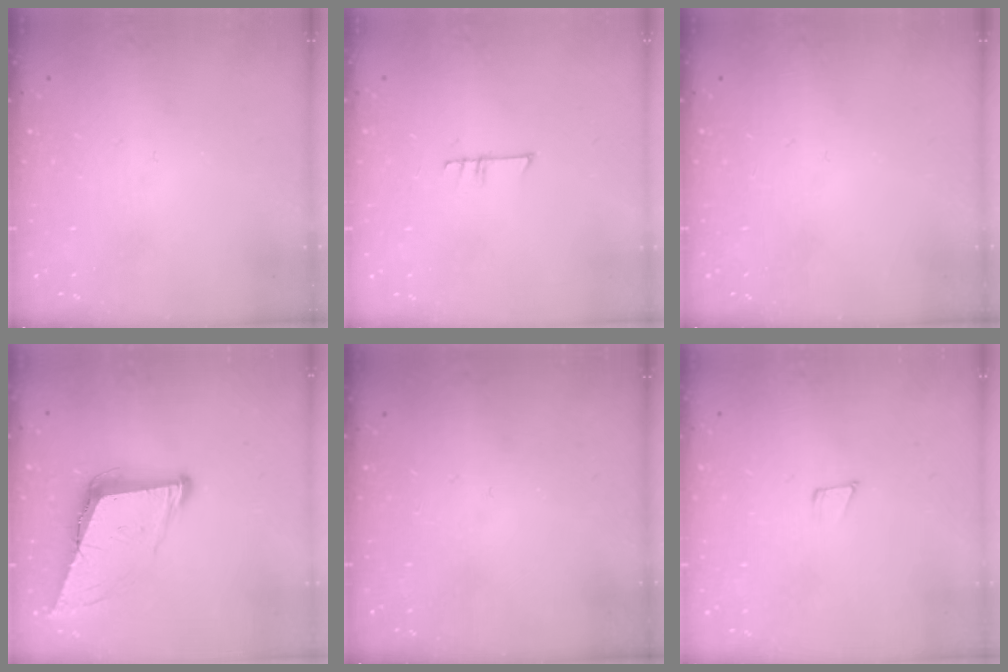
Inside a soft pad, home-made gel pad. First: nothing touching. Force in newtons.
{"total": 5.5, "press": 5.4, "slide": 0.6}
{"total": 0.0}
{"total": 10.0, "press": 9.3, "slide": 3.5}
{"total": 0.0}
{"total": 4.9, "press": 4.7, "slide": 1.0}